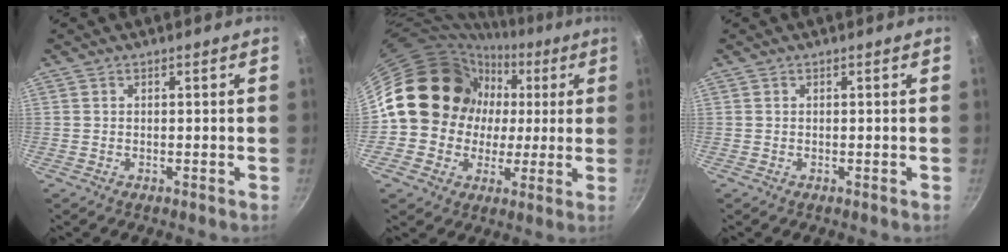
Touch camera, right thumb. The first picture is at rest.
{"total": 17.7, "force": [1.6, 16.0, 7.4], "torque": [-0.088, 0.025, 0.024]}
{"total": 0.0}